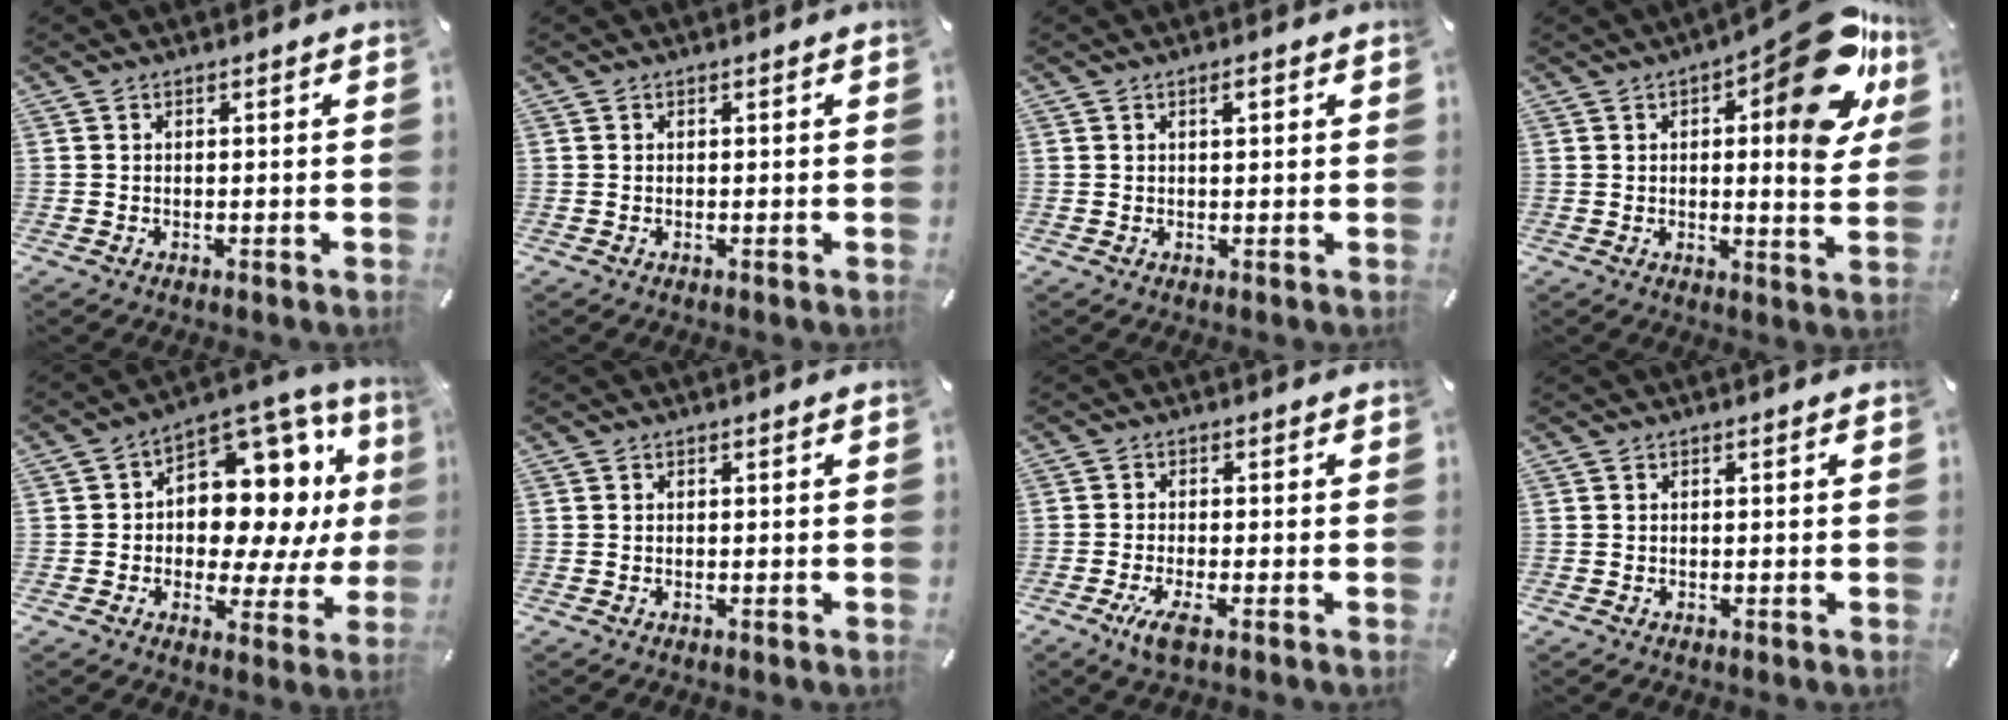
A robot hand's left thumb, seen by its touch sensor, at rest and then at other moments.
{"total": 0.0}
{"total": 1.7, "force": [0.7, 0.7, 1.4], "torque": [-0.021, 0.001, 0.009]}
{"total": 22.0, "force": [10.3, 8.2, 17.6], "torque": [-0.203, -0.083, 0.159]}
{"total": 14.7, "force": [3.6, 10.4, 9.7], "torque": [-0.115, -0.049, 0.065]}
{"total": 0.0}
{"total": 4.6, "force": [-2.1, 1.3, 3.9], "torque": [-0.087, -0.010, -0.039]}
{"total": 0.0}